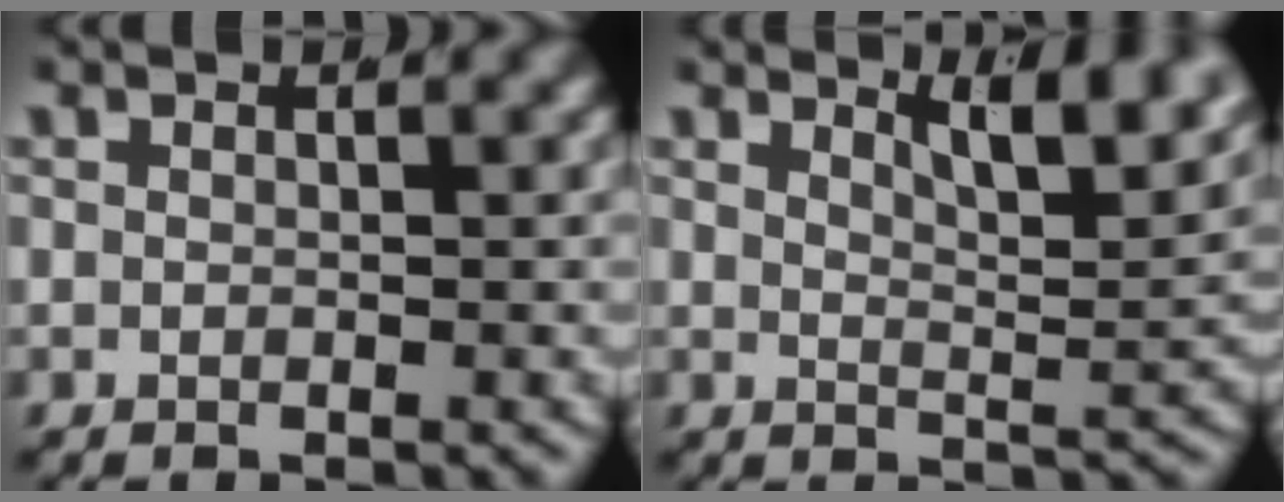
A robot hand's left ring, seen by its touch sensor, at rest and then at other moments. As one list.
[{"total": 5.5, "force": [3.8, 0.7, 3.9], "torque": [-0.051, -0.012, 0.062]}]